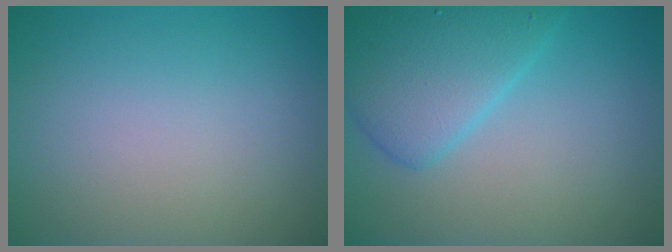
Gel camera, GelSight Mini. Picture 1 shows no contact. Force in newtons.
{"total": 5.1, "press": 5.1, "slide": 0.2}